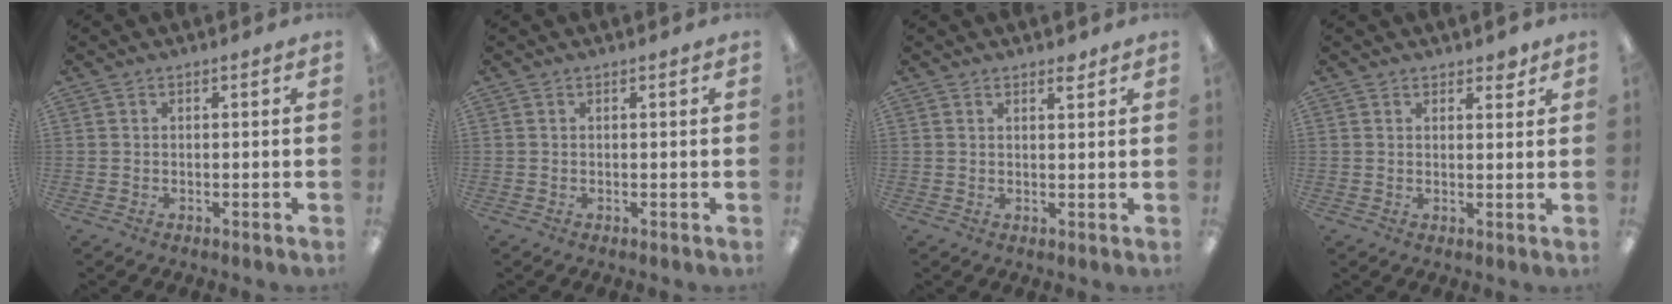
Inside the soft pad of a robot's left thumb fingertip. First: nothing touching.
{"total": 0.0}
{"total": 2.2, "force": [1.9, 0.6, 0.8], "torque": [-0.002, -0.008, 0.031]}
{"total": 2.3, "force": [2.0, 1.0, 0.6], "torque": [0.004, -0.008, 0.034]}